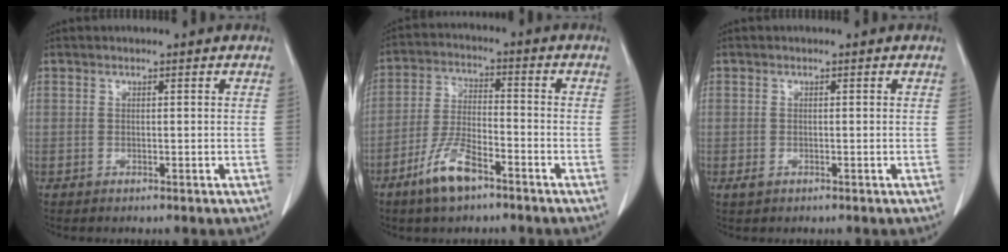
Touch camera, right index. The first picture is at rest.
{"total": 8.4, "force": [-5.4, 2.4, 5.9], "torque": [-0.126, -0.004, -0.101]}
{"total": 1.1, "force": [-0.5, 0.9, 0.5], "torque": [-0.011, 0.001, -0.003]}